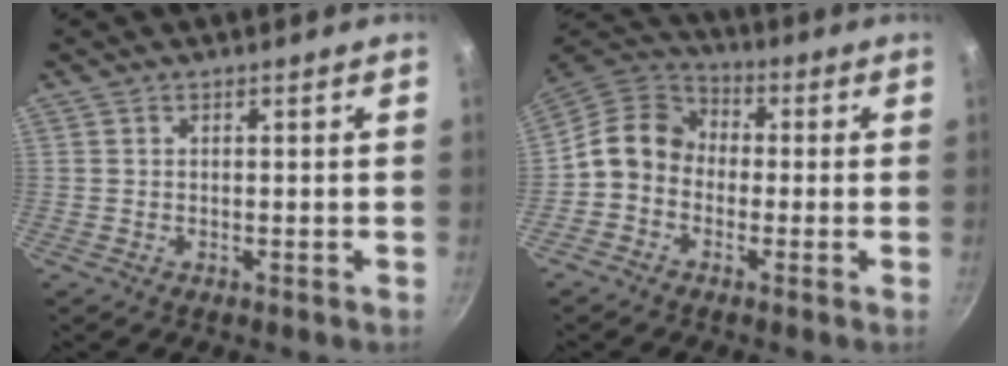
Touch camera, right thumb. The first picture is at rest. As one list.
[{"total": 9.7, "force": [-1.3, 8.2, 5.0], "torque": [-0.066, 0.040, -0.051]}]